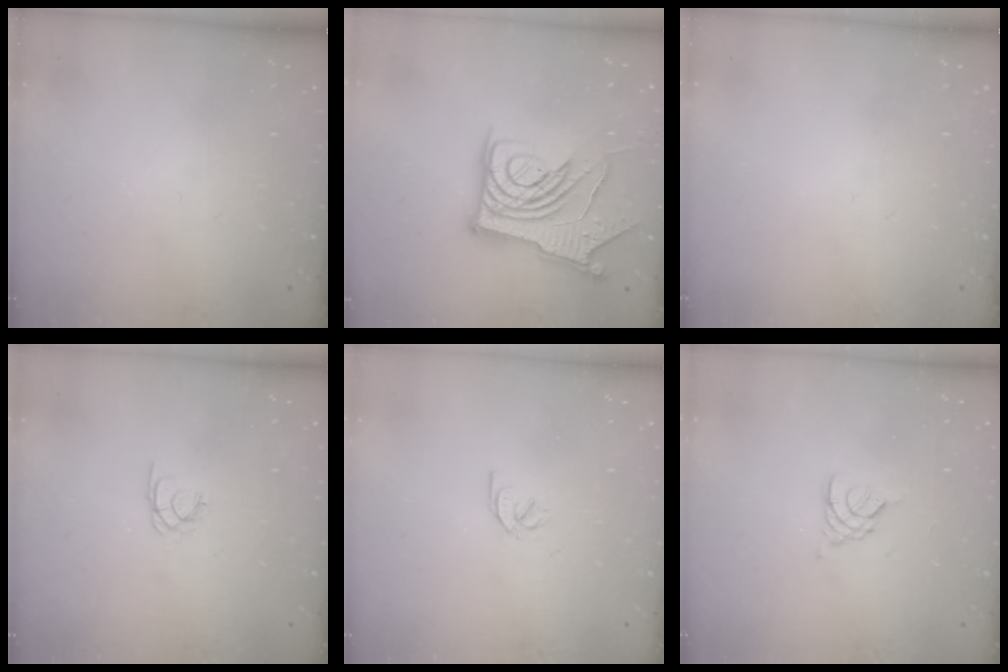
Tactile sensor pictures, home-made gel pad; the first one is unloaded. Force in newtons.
{"total": 14.9, "press": 14.8, "slide": 1.8}
{"total": 0.0}
{"total": 1.8, "press": 1.8, "slide": 0.3}
{"total": 2.0, "press": 2.0, "slide": 0.3}
{"total": 2.3, "press": 2.3, "slide": 0.5}